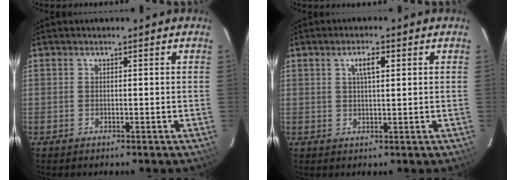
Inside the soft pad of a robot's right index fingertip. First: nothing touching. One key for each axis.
{"total": 3.4, "fx": 1.3, "fy": 0.9, "fz": 3.0, "tx": -0.054, "ty": 0.007, "tz": 0.022}